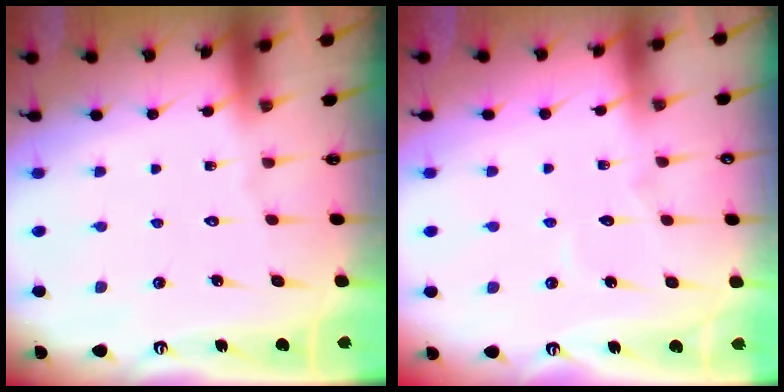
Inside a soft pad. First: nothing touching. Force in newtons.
{"total": 4.1, "press": 4.1, "slide": 0.4}